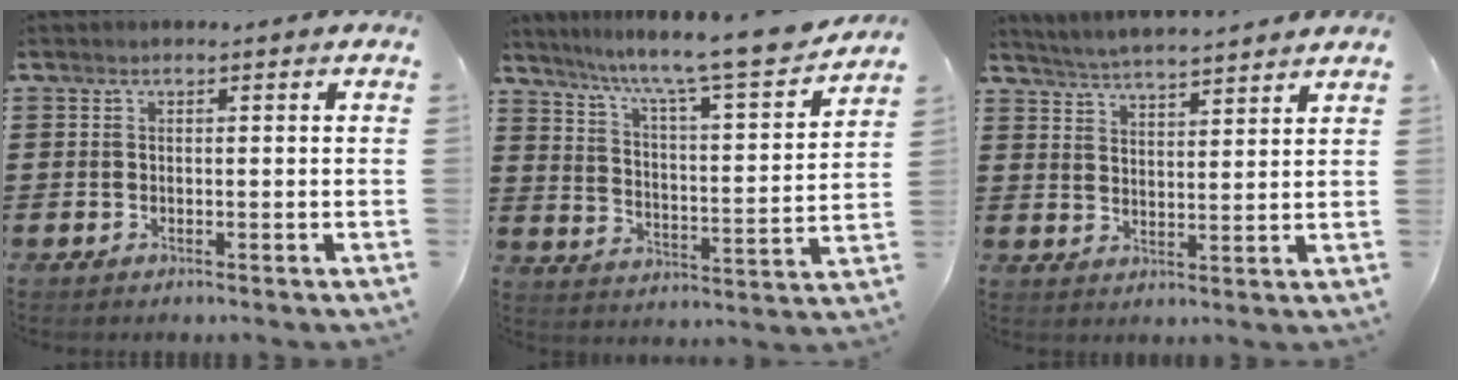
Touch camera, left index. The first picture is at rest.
{"total": 8.6, "force": [7.4, -0.4, 4.3], "torque": [-0.105, -0.062, 0.114]}
{"total": 4.1, "force": [4.1, -0.7, 0.3], "torque": [-0.022, -0.024, 0.070]}